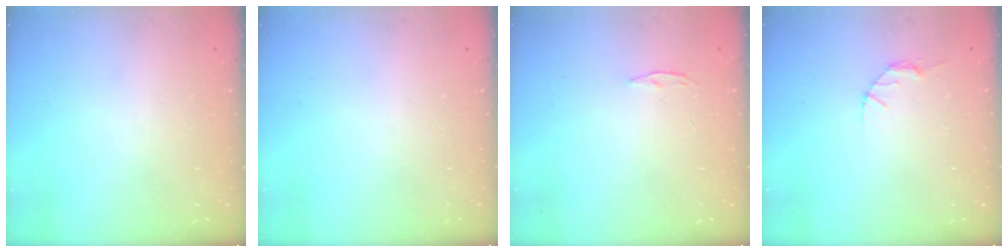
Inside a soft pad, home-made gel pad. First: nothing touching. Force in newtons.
{"total": 0.0}
{"total": 3.2, "press": 3.2, "slide": 0.4}
{"total": 2.7, "press": 2.7, "slide": 0.4}